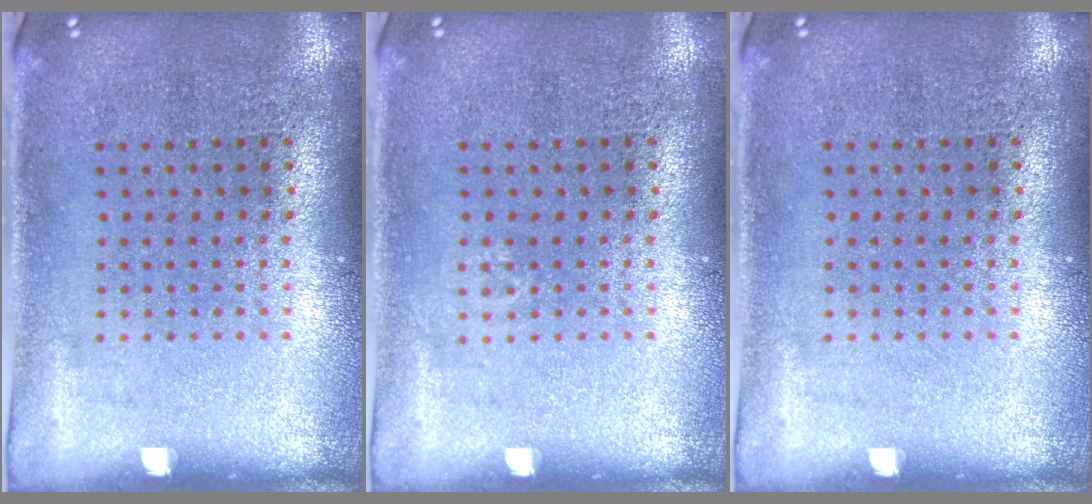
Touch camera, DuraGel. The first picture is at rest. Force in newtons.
{"total": 0.5, "press": 0.5, "slide": 0.2}
{"total": 0.0}